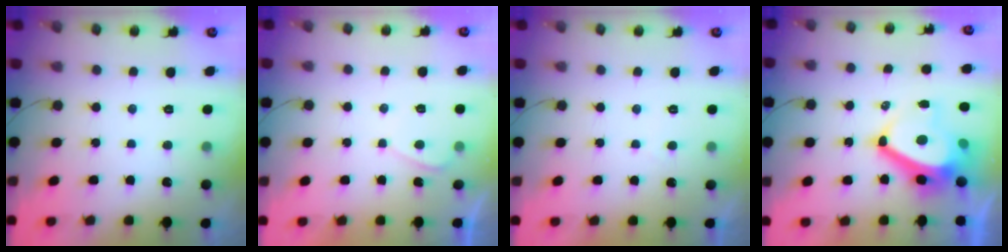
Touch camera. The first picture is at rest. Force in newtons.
{"total": 0.6, "press": 0.4, "slide": 0.5}
{"total": 1.4, "press": 1.1, "slide": 0.8}
{"total": 11.9, "press": 11.3, "slide": 3.6}